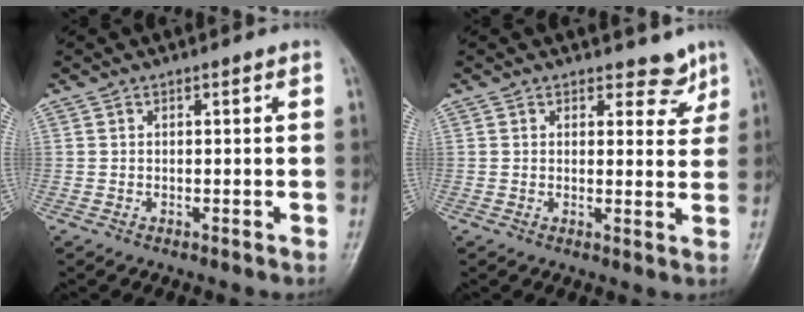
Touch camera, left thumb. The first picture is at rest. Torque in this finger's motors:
{"motor_torque": [-0.02, 0.04, 0.05, 0.01, 0.01]}